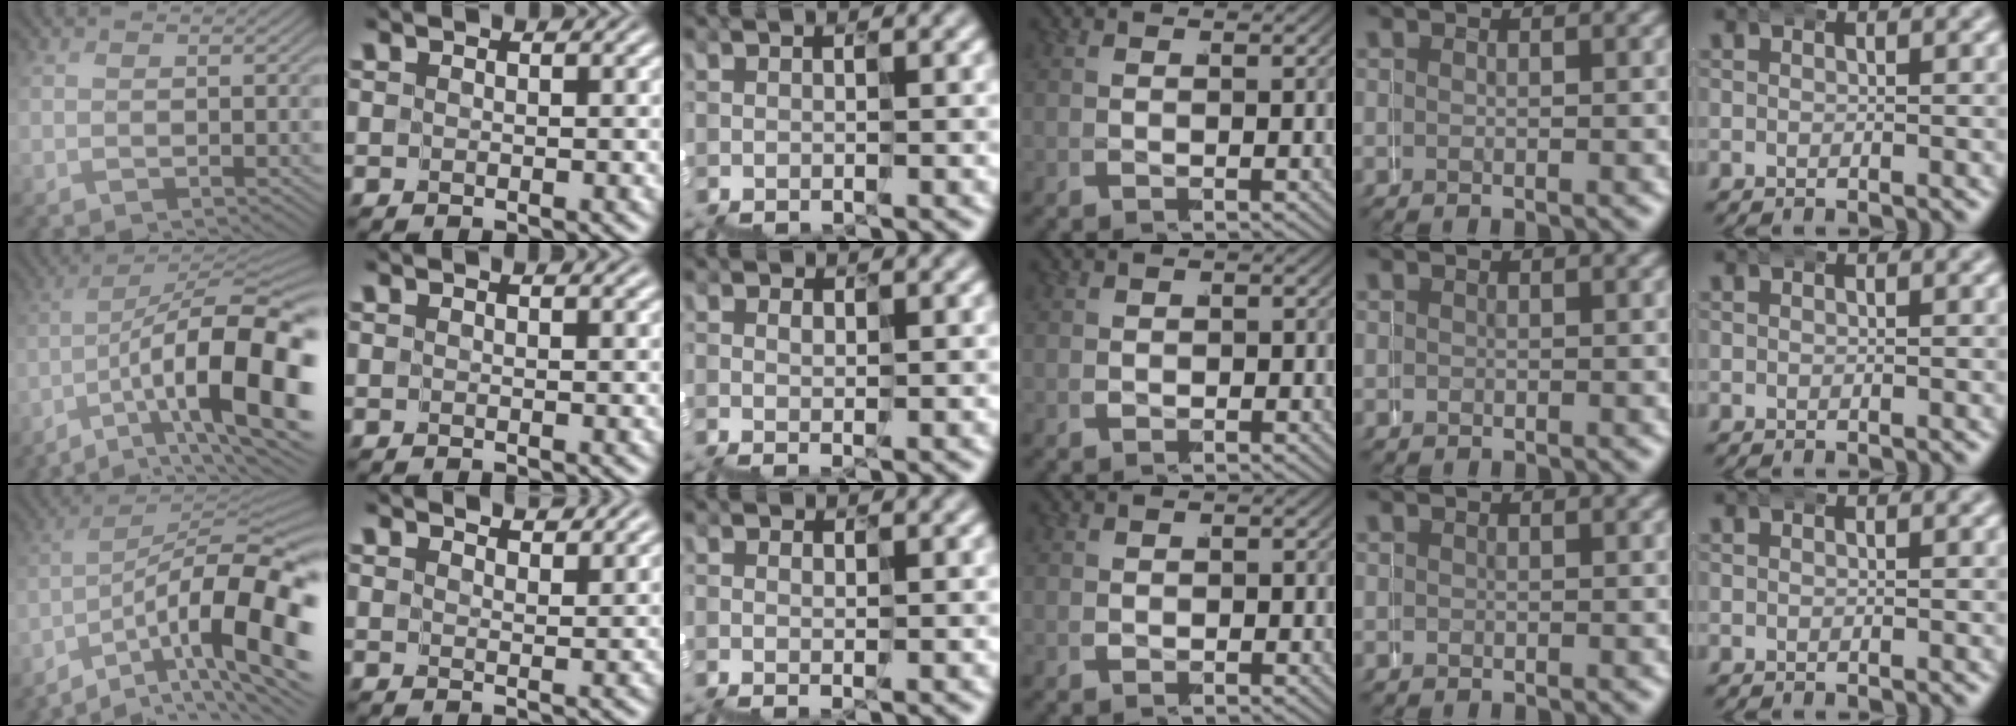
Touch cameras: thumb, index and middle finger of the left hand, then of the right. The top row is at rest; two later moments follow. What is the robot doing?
{"motion": "wrap", "object": "duck tape"}